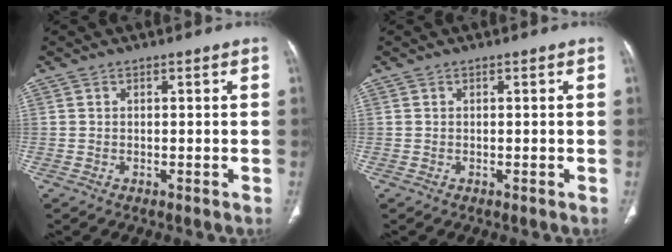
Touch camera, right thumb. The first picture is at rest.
{"total": 0.0}